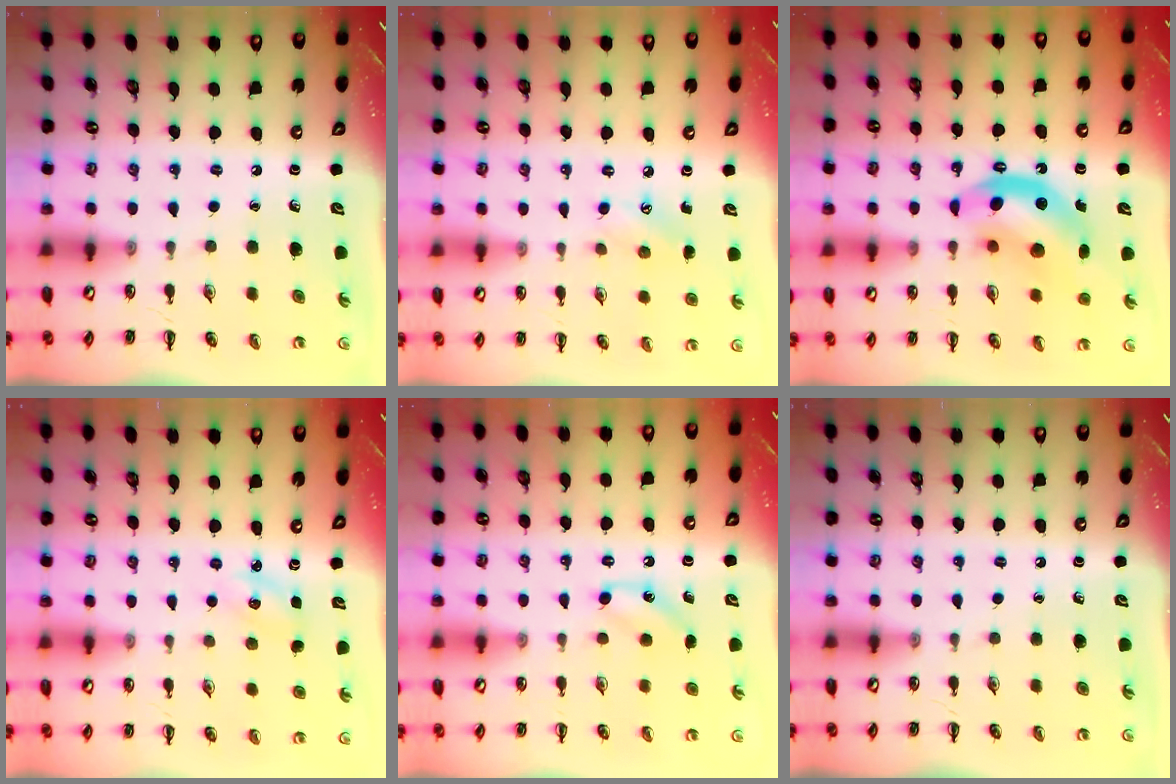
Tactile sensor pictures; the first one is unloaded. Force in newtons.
{"total": 5.9, "press": 5.7, "slide": 1.6}
{"total": 14.0, "press": 13.5, "slide": 3.6}
{"total": 3.0, "press": 2.9, "slide": 0.9}
{"total": 6.6, "press": 6.4, "slide": 1.6}
{"total": 0.0}